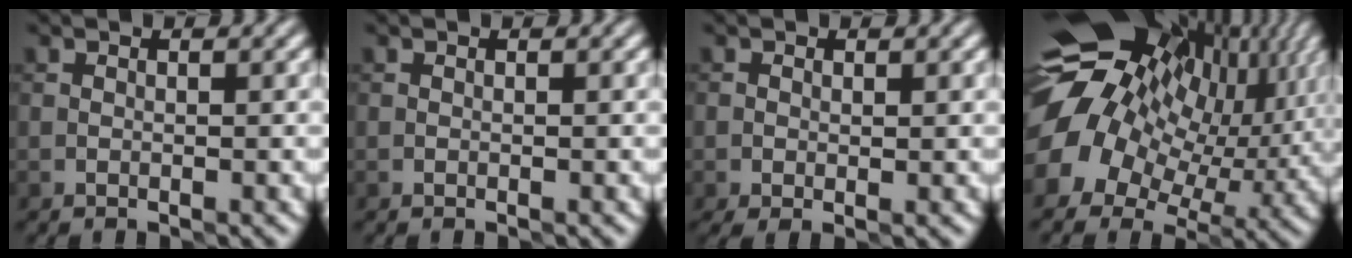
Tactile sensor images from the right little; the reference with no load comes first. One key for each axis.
{"total": 0.0}
{"total": 1.6, "fx": -0.2, "fy": 0.9, "fz": 1.3, "tx": -0.022, "ty": 0.000, "tz": -0.002}
{"total": 17.2, "fx": 3.3, "fy": 12.9, "fz": 10.8, "tx": -0.206, "ty": -0.009, "tz": 0.080}